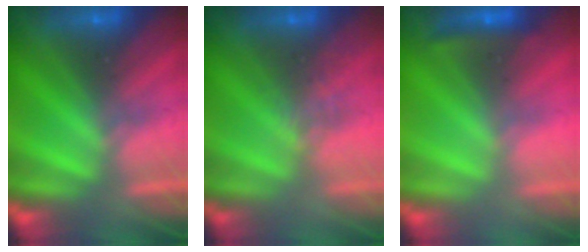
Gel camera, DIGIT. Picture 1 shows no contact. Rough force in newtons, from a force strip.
{"total": 2.4}
{"total": 4.6}